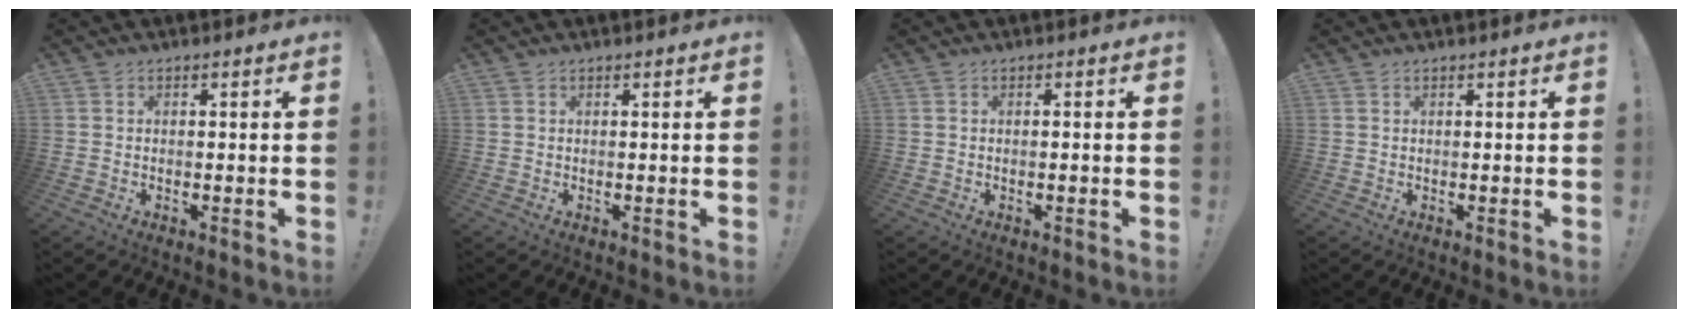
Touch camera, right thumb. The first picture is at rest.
{"total": 0.0}
{"total": 0.9, "force": [-0.5, -0.1, 0.7], "torque": [-0.013, 0.000, -0.009]}
{"total": 0.0}